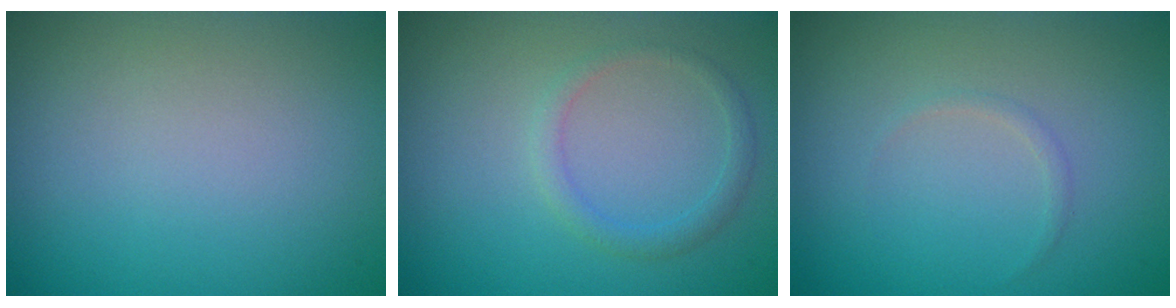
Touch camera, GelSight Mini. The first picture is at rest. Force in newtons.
{"total": 1.5, "press": 1.5, "slide": 0.1}
{"total": 0.5, "press": 0.5, "slide": 0.0}